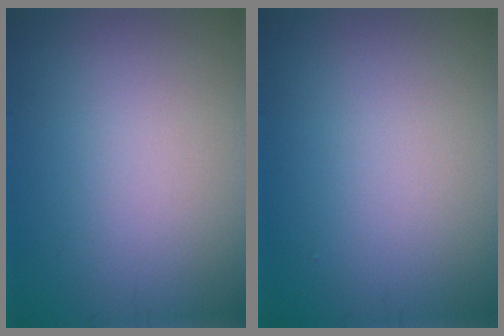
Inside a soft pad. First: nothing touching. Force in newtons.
{"total": 0.0}